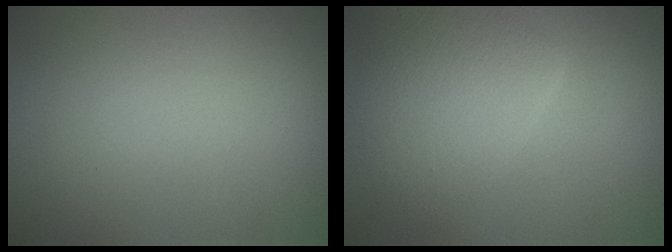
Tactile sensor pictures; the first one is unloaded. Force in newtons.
{"total": 4.9, "press": 4.9, "slide": 0.2}